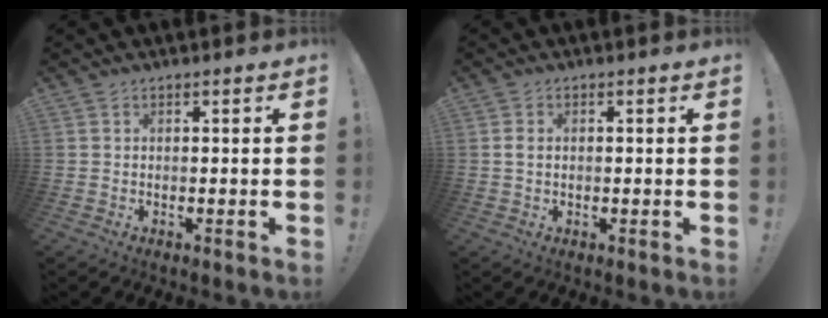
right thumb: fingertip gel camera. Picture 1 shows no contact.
{"total": 1.9, "force": [0.1, 1.2, 1.4], "torque": [-0.035, 0.009, 0.003]}